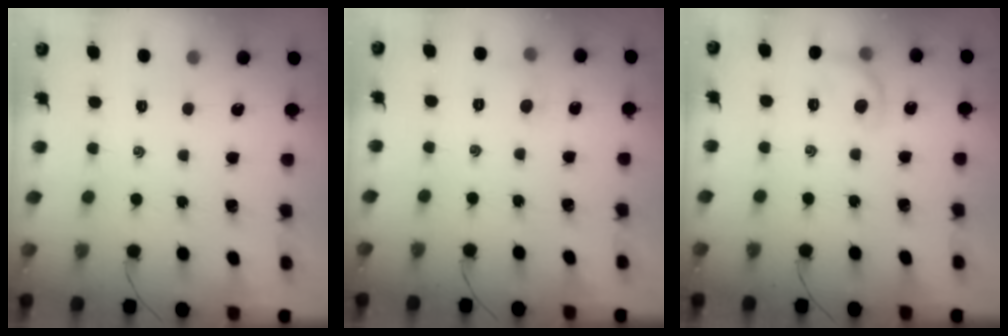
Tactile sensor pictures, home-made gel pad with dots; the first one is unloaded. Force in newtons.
{"total": 4.6, "press": 4.4, "slide": 1.5}
{"total": 8.8, "press": 8.7, "slide": 1.3}